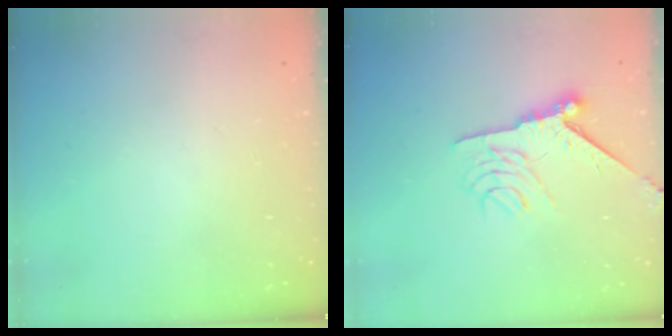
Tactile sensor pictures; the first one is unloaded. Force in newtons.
{"total": 9.6, "press": 9.5, "slide": 1.0}